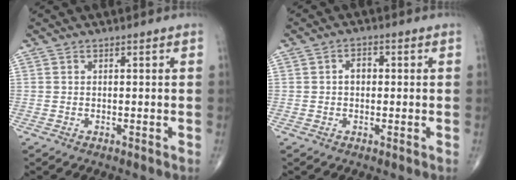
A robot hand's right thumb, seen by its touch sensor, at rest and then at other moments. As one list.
[{"total": 2.6, "force": [0.1, 1.9, 1.8], "torque": [-0.023, 0.011, -0.002]}]